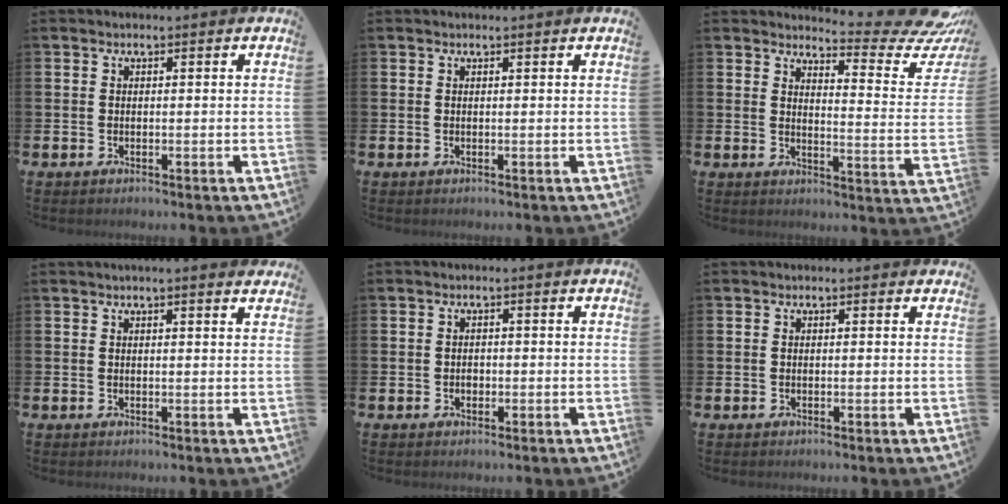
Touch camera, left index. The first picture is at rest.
{"total": 0.0}
{"total": 6.0, "force": [5.2, 1.3, 2.7], "torque": [-0.042, -0.052, 0.078]}
{"total": 1.4, "force": [1.4, -0.1, 0.4], "torque": [-0.008, -0.002, 0.025]}
{"total": 1.0, "force": [-0.1, 0.9, 0.5], "torque": [-0.008, 0.005, -0.004]}
{"total": 0.0}